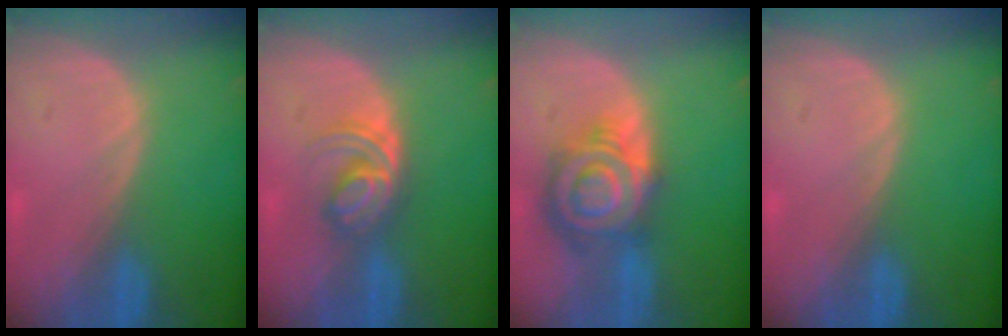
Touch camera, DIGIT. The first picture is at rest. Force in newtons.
{"total": 5.8, "press": 5.0, "slide": 2.9}
{"total": 9.3, "press": 9.2, "slide": 0.6}
{"total": 0.0}